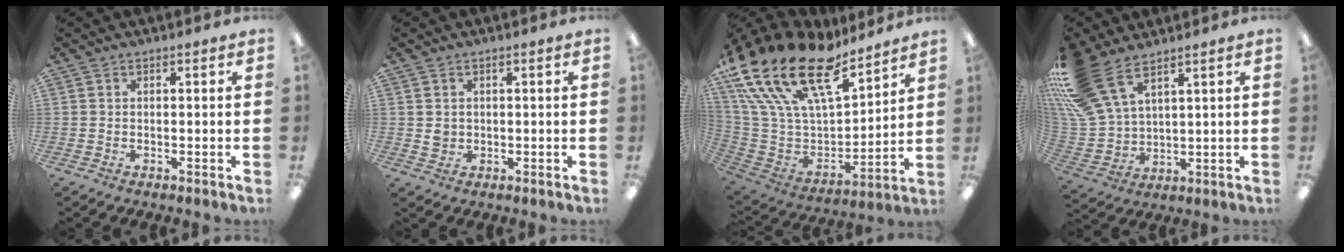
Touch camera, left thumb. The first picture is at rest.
{"total": 2.2, "force": [0.5, 2.1, 0.4], "torque": [-0.012, 0.002, 0.009]}
{"total": 25.1, "force": [18.0, 10.4, 14.1], "torque": [-0.287, -0.120, 0.314]}
{"total": 15.8, "force": [10.5, 7.4, 9.2], "torque": [-0.219, -0.041, 0.201]}